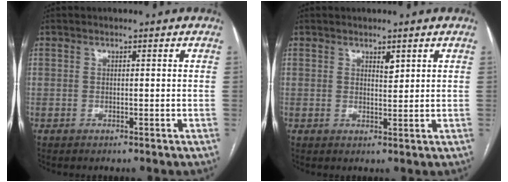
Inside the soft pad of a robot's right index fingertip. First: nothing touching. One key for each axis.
{"total": 1.6, "fx": 1.0, "fy": 0.6, "fz": 1.1, "tx": -0.020, "ty": -0.004, "tz": 0.019}